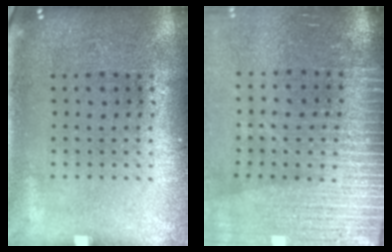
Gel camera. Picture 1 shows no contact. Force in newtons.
{"total": 3.7, "press": 3.3, "slide": 1.6}